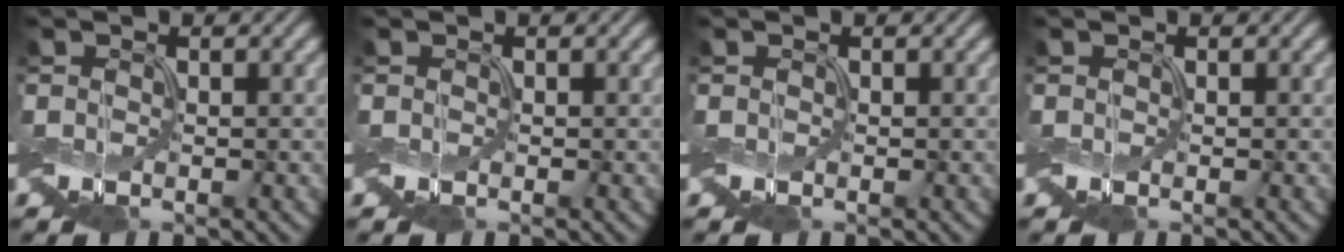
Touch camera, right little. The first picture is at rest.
{"total": 0.0}
{"total": 0.0}
{"total": 0.0}